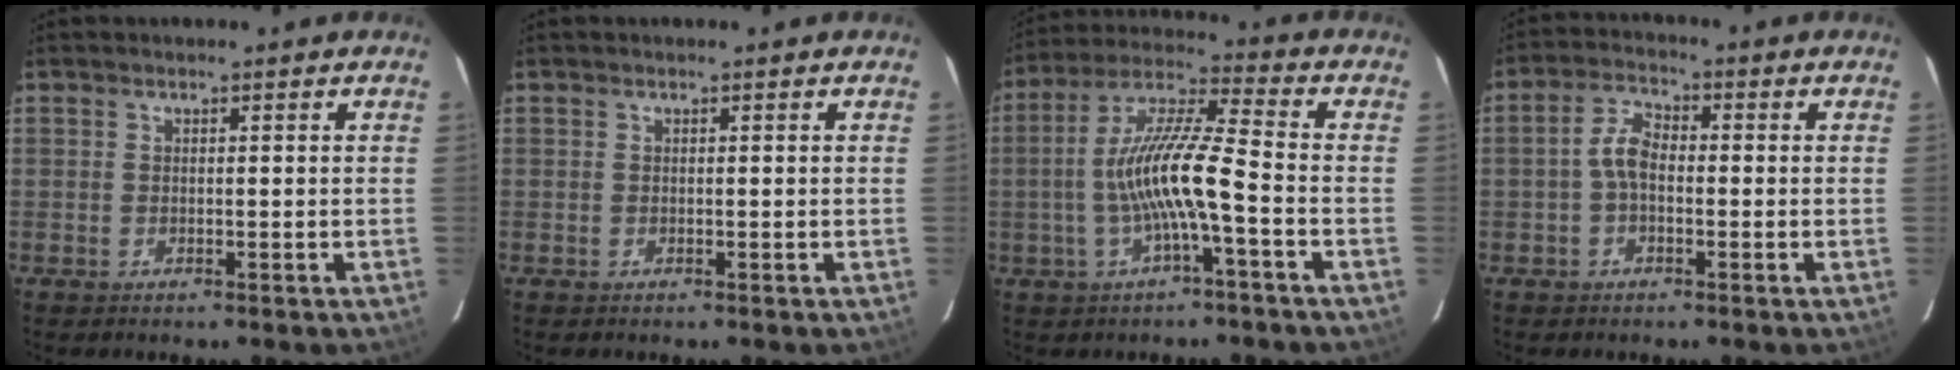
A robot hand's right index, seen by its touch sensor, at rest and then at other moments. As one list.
[{"total": 0.0}, {"total": 12.0, "force": [-3.0, 1.0, 11.6], "torque": [-0.233, 0.011, -0.056]}, {"total": 4.4, "force": [-0.8, 2.5, 3.6], "torque": [-0.075, 0.017, -0.016]}]